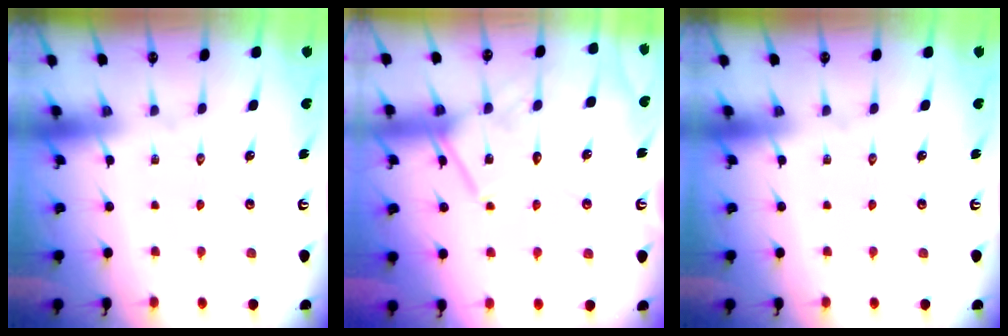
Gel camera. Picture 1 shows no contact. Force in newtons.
{"total": 11.9, "press": 11.8, "slide": 0.6}
{"total": 0.0}